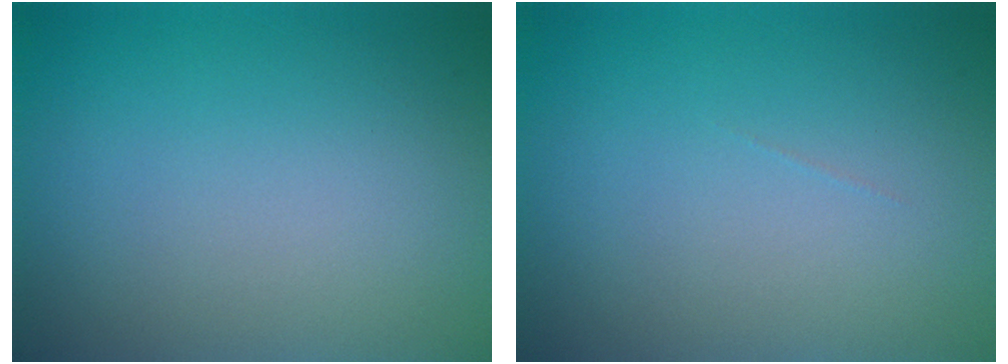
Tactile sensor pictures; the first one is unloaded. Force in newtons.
{"total": 0.0}